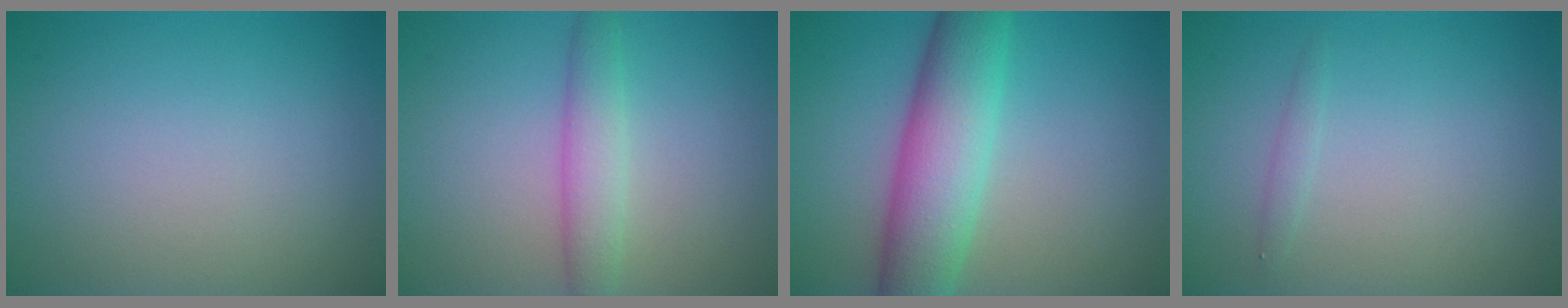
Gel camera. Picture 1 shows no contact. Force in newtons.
{"total": 2.9, "press": 2.9, "slide": 0.1}
{"total": 7.8, "press": 7.8, "slide": 0.1}
{"total": 0.7, "press": 0.7, "slide": 0.0}